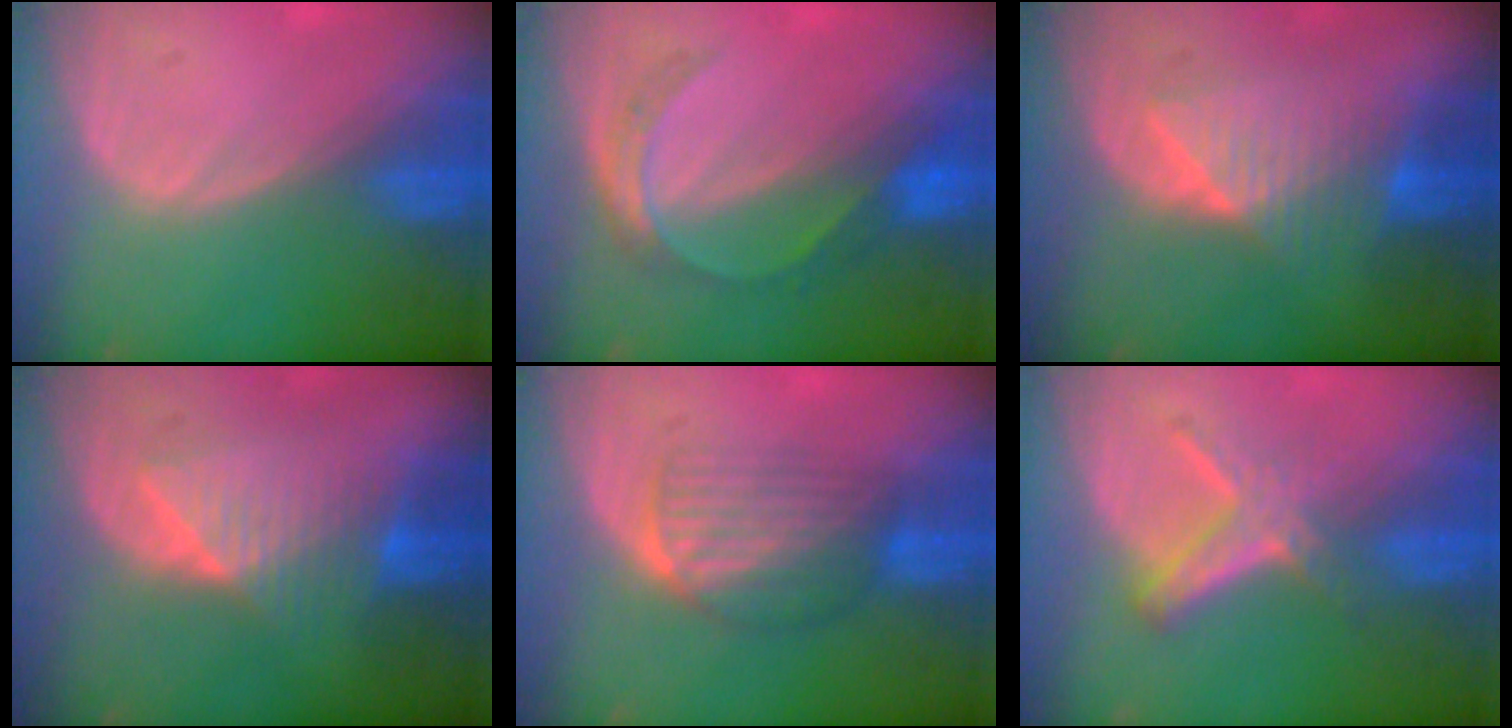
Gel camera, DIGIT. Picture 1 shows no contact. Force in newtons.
{"total": 5.2, "press": 4.9, "slide": 1.7}
{"total": 7.1, "press": 7.0, "slide": 1.1}
{"total": 7.1, "press": 7.0, "slide": 1.1}
{"total": 6.7, "press": 5.8, "slide": 3.5}
{"total": 6.1, "press": 5.2, "slide": 3.2}